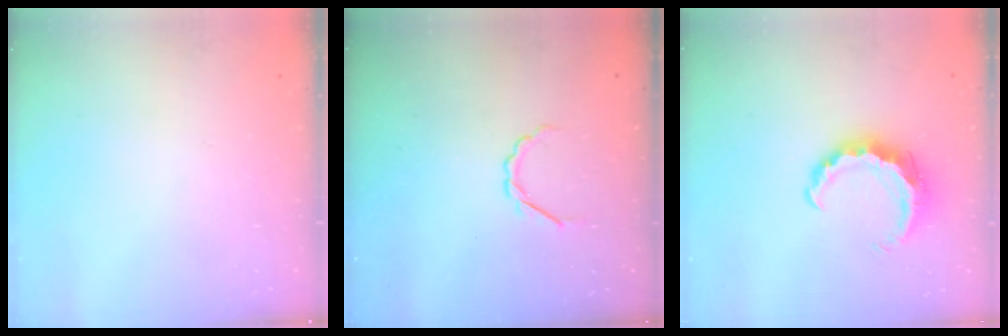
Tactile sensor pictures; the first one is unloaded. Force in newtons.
{"total": 2.4, "press": 2.2, "slide": 0.8}
{"total": 8.1, "press": 8.0, "slide": 0.7}